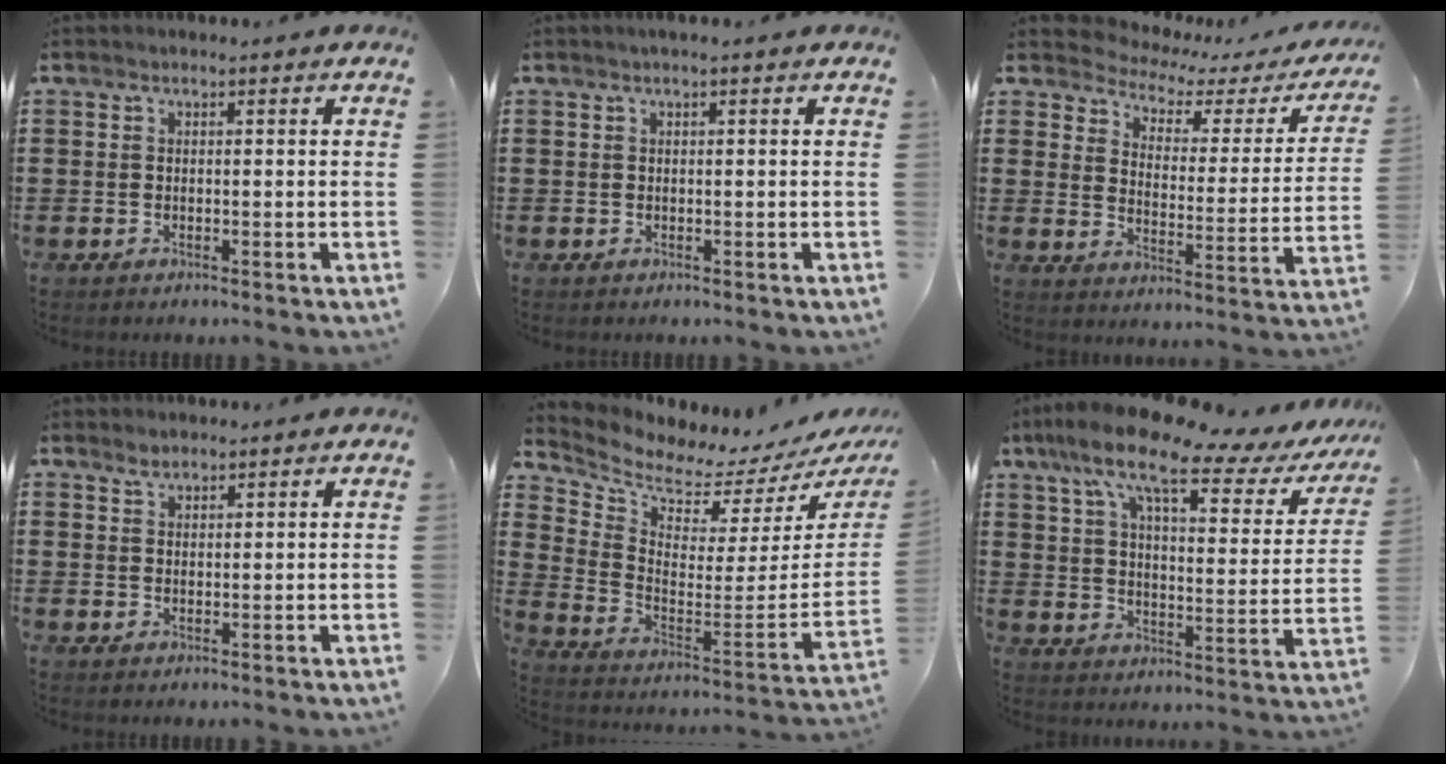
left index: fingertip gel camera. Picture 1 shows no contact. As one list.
[{"total": 0.5, "force": [0.1, 0.0, 0.5], "torque": [-0.008, -0.003, 0.002]}, {"total": 3.6, "force": [3.2, 1.3, 1.1], "torque": [-0.047, -0.023, 0.046]}, {"total": 1.6, "force": [1.4, 0.6, 0.5], "torque": [-0.012, 0.000, 0.027]}, {"total": 3.9, "force": [3.9, 0.2, 0.1], "torque": [-0.037, -0.067, 0.060]}, {"total": 12.7, "force": [8.6, 3.0, 8.8], "torque": [-0.183, -0.033, 0.139]}]